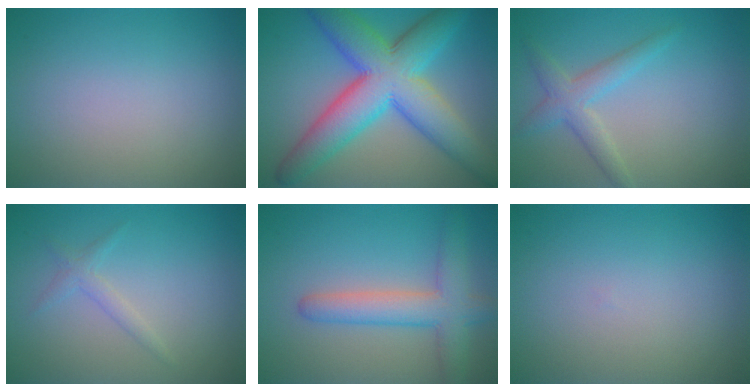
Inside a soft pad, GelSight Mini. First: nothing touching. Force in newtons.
{"total": 11.2, "press": 11.2, "slide": 0.2}
{"total": 2.8, "press": 2.8, "slide": 0.1}
{"total": 1.4, "press": 1.4, "slide": 0.1}
{"total": 4.8, "press": 4.8, "slide": 0.3}
{"total": 0.0}